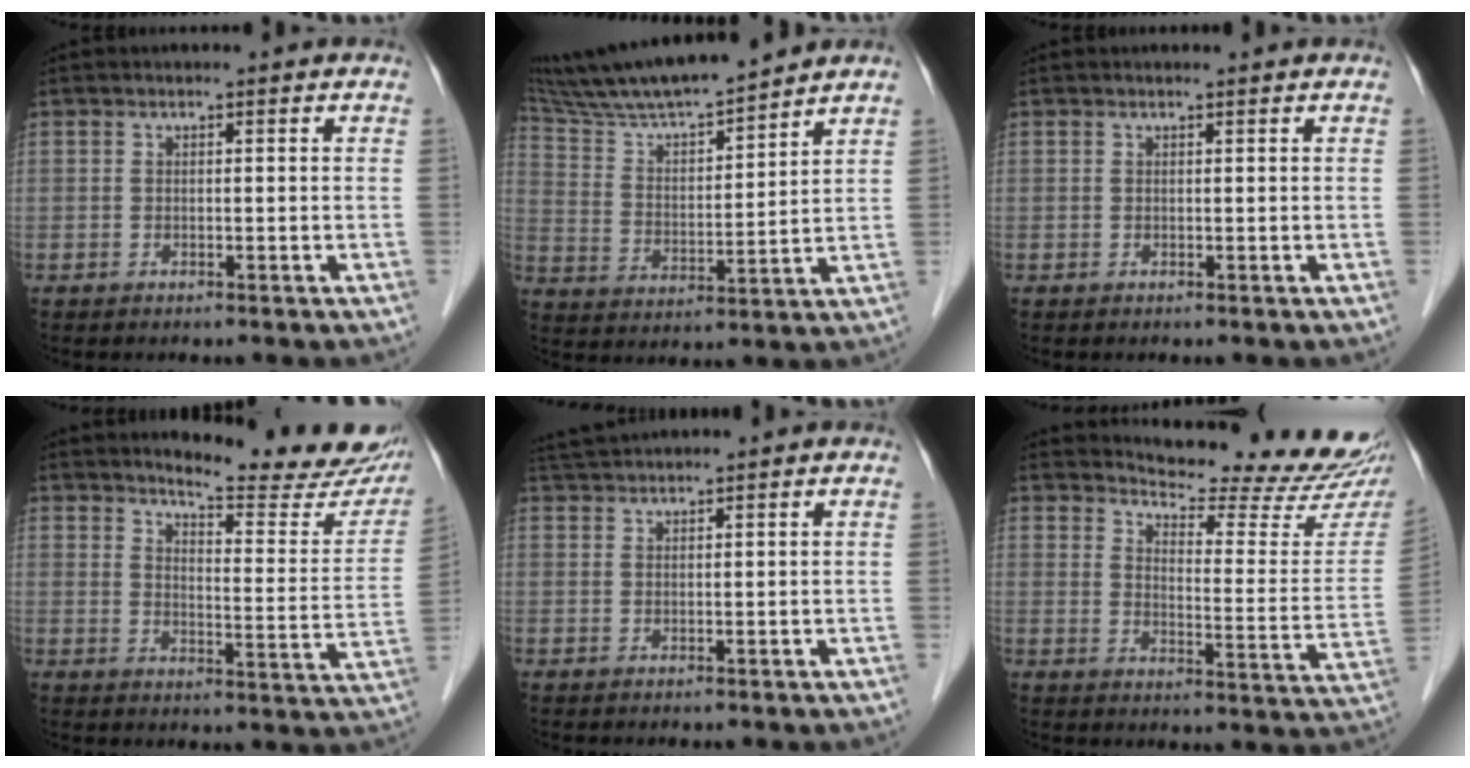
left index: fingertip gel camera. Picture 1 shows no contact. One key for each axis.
{"total": 15.0, "fx": 13.6, "fy": 0.5, "fz": 6.3, "tx": -0.120, "ty": 0.008, "tz": 0.243}
{"total": 0.7, "fx": 0.7, "fy": 0.0, "fz": 0.1, "tx": -0.006, "ty": 0.004, "tz": 0.011}
{"total": 17.5, "fx": 16.0, "fy": 2.6, "fz": 6.5, "tx": -0.072, "ty": -0.076, "tz": 0.185}
{"total": 3.3, "fx": 3.2, "fy": -0.5, "fz": 0.7, "tx": -0.015, "ty": 0.022, "tz": 0.065}
{"total": 18.5, "fx": 17.5, "fy": 1.3, "fz": 6.0, "tx": -0.085, "ty": -0.096, "tz": 0.209}